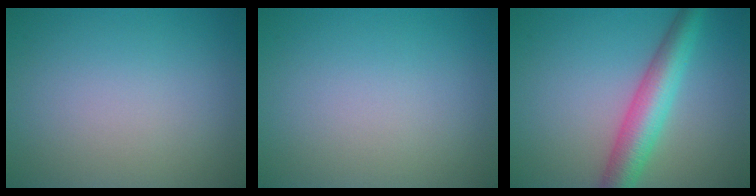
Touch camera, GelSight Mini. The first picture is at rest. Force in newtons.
{"total": 0.0}
{"total": 5.6, "press": 5.6, "slide": 0.1}